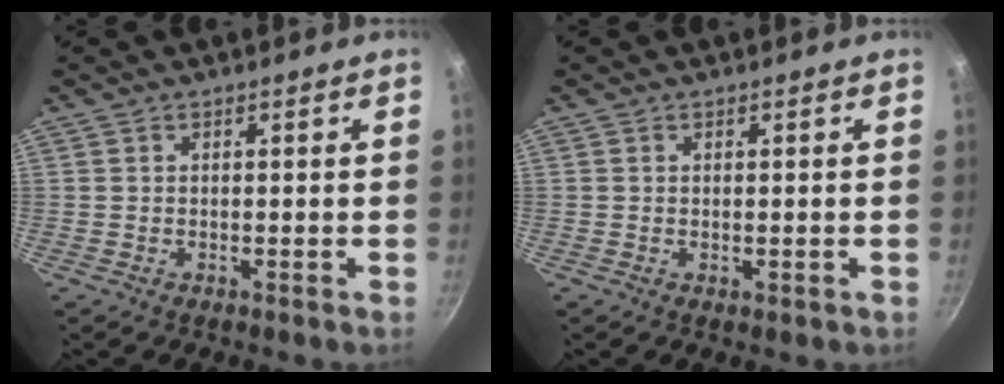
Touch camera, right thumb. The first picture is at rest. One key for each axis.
{"total": 0.7, "fx": 0.0, "fy": 0.3, "fz": 0.7, "tx": -0.008, "ty": -0.001, "tz": -0.002}